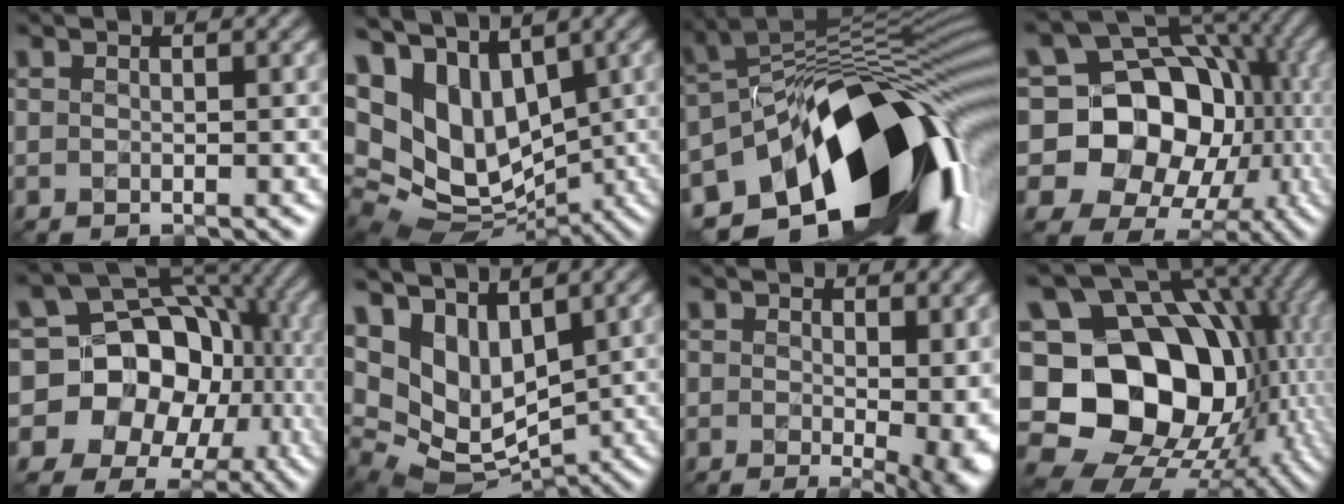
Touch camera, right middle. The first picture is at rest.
{"total": 14.9, "force": [4.4, 10.2, 9.9], "torque": [-0.209, 0.020, 0.106]}
{"total": 19.7, "force": [-8.4, 9.8, 14.9], "torque": [-0.229, -0.024, -0.122]}
{"total": 16.0, "force": [-1.2, 13.9, 7.9], "torque": [-0.105, 0.012, -0.037]}
{"total": 15.8, "force": [-4.1, 14.1, 6.0], "torque": [-0.118, 0.002, -0.070]}
{"total": 9.1, "force": [4.1, 5.8, 5.7], "torque": [-0.119, 0.002, 0.093]}
{"total": 8.4, "force": [-0.6, 3.8, 7.5], "torque": [-0.068, -0.010, 0.002]}
{"total": 19.5, "force": [-1.2, 16.0, 11.2], "torque": [-0.187, -0.001, -0.017]}